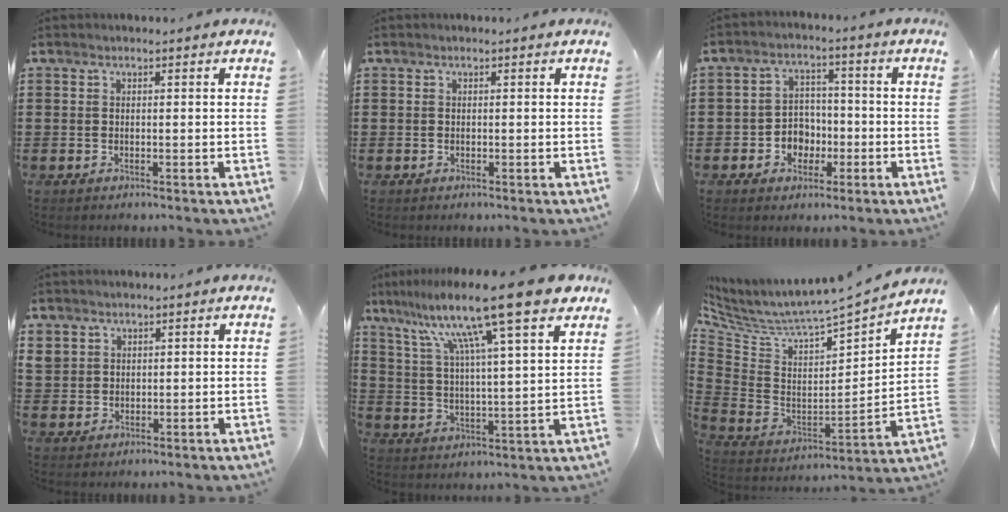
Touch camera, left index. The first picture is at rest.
{"total": 0.0}
{"total": 4.9, "force": [-1.8, 4.2, 1.7], "torque": [-0.034, 0.008, -0.037]}
{"total": 2.6, "force": [1.6, 2.1, 0.2], "torque": [-0.015, 0.007, 0.030]}
{"total": 15.5, "force": [11.6, 0.5, 10.3], "torque": [-0.210, -0.059, 0.184]}
{"total": 3.6, "force": [3.3, 0.1, 1.5], "torque": [-0.053, -0.050, 0.045]}